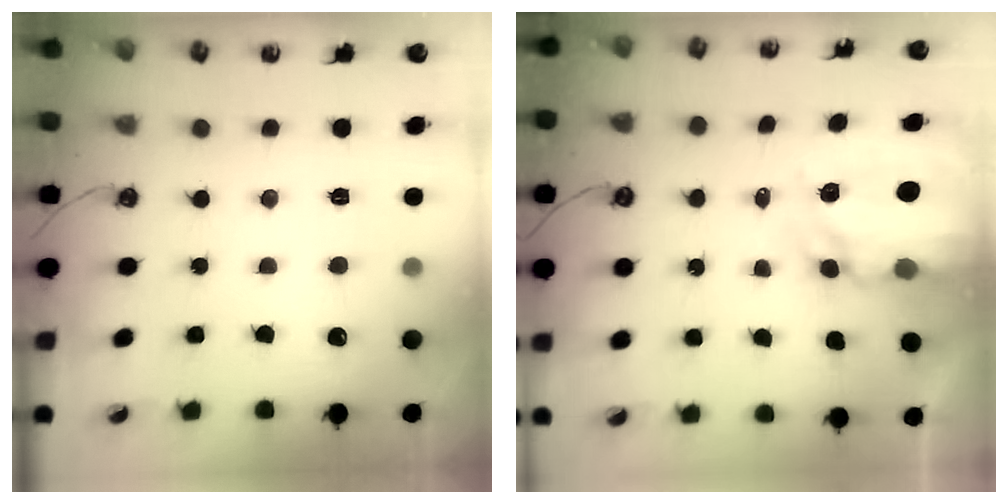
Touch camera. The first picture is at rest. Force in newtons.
{"total": 8.2, "press": 8.2, "slide": 0.7}